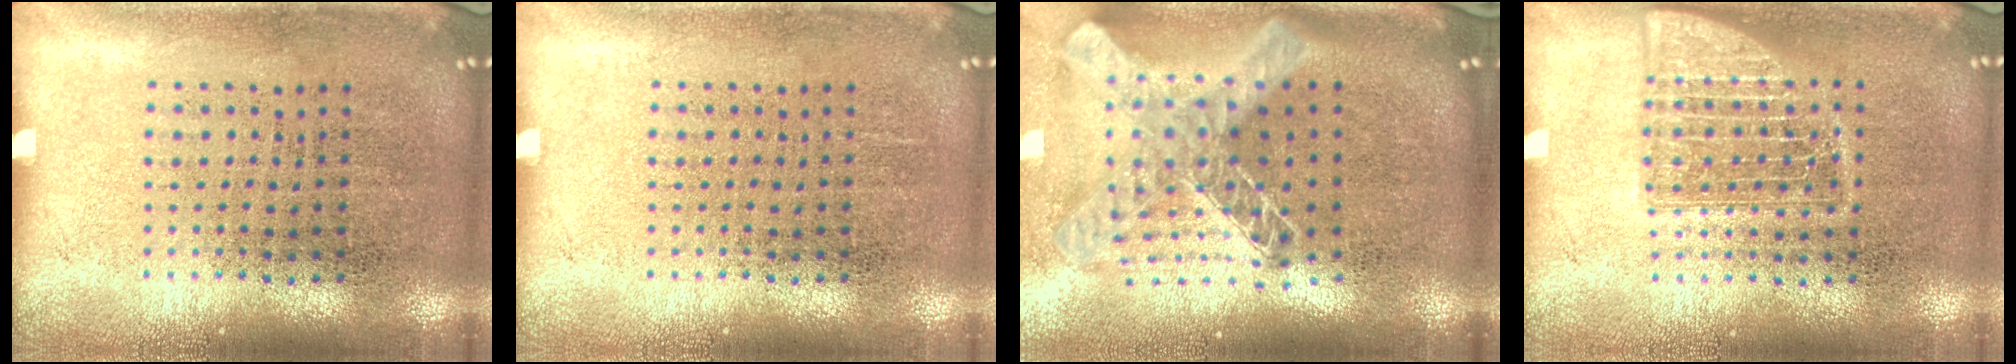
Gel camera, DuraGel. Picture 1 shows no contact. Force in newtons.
{"total": 0.0}
{"total": 2.5, "press": 1.8, "slide": 1.8}
{"total": 2.5, "press": 2.5, "slide": 0.4}